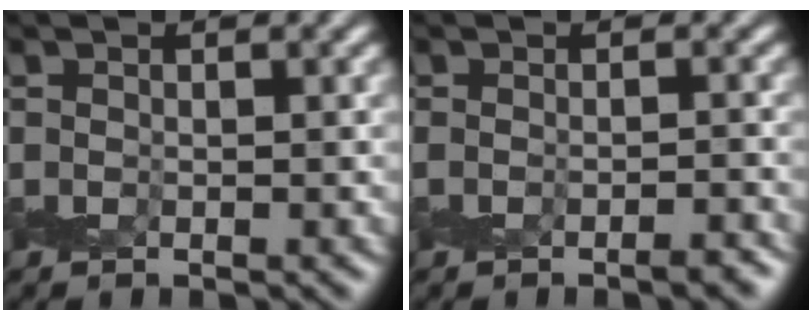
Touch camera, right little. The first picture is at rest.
{"total": 1.8, "force": [-1.4, 0.3, 1.1], "torque": [-0.012, -0.001, -0.023]}